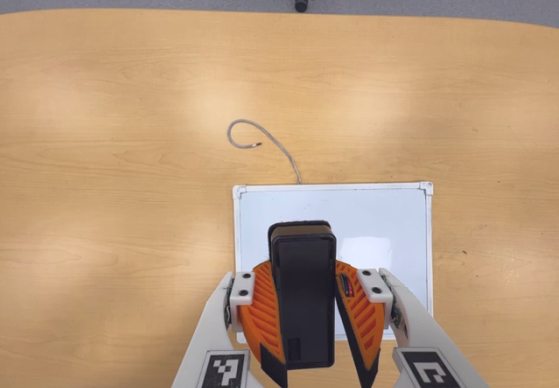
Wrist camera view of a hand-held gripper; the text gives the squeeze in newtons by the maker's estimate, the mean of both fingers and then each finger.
{"total": 11.2, "left": 10.3, "right": 12.1}